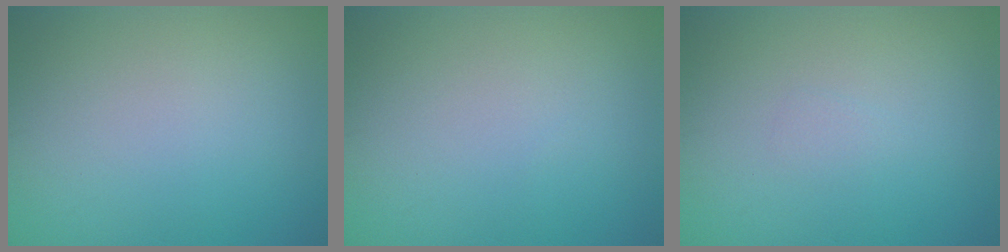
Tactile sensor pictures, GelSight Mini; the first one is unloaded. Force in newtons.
{"total": 0.0}
{"total": 0.6, "press": 0.6, "slide": 0.1}